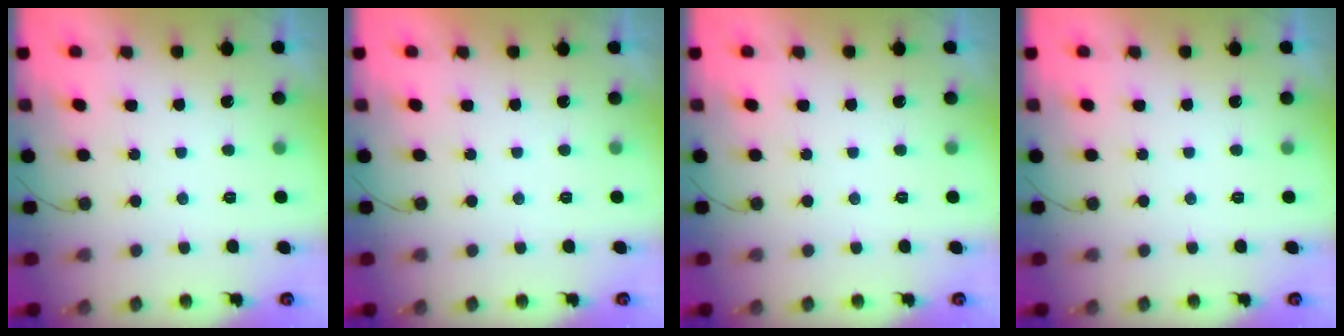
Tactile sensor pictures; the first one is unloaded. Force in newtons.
{"total": 1.9, "press": 1.9, "slide": 0.1}
{"total": 0.0}
{"total": 0.0}